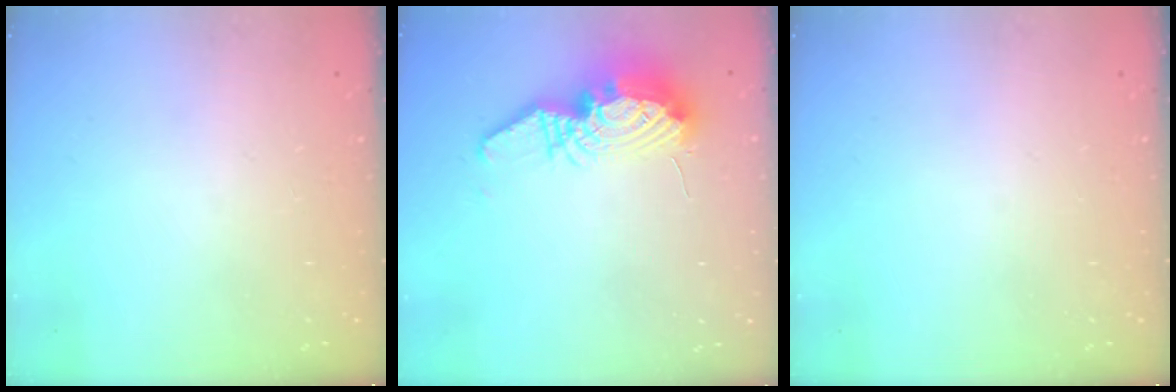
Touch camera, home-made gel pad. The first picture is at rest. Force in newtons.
{"total": 13.3, "press": 13.2, "slide": 1.7}
{"total": 0.0}